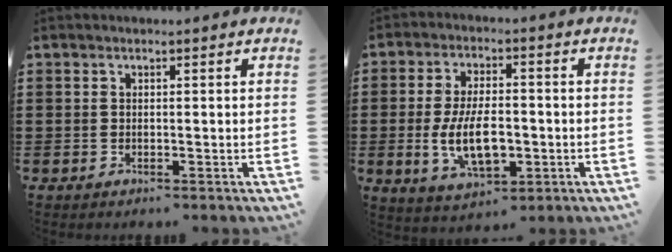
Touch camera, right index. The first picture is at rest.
{"total": 9.0, "force": [-1.5, 4.7, 7.6], "torque": [-0.155, -0.002, -0.032]}